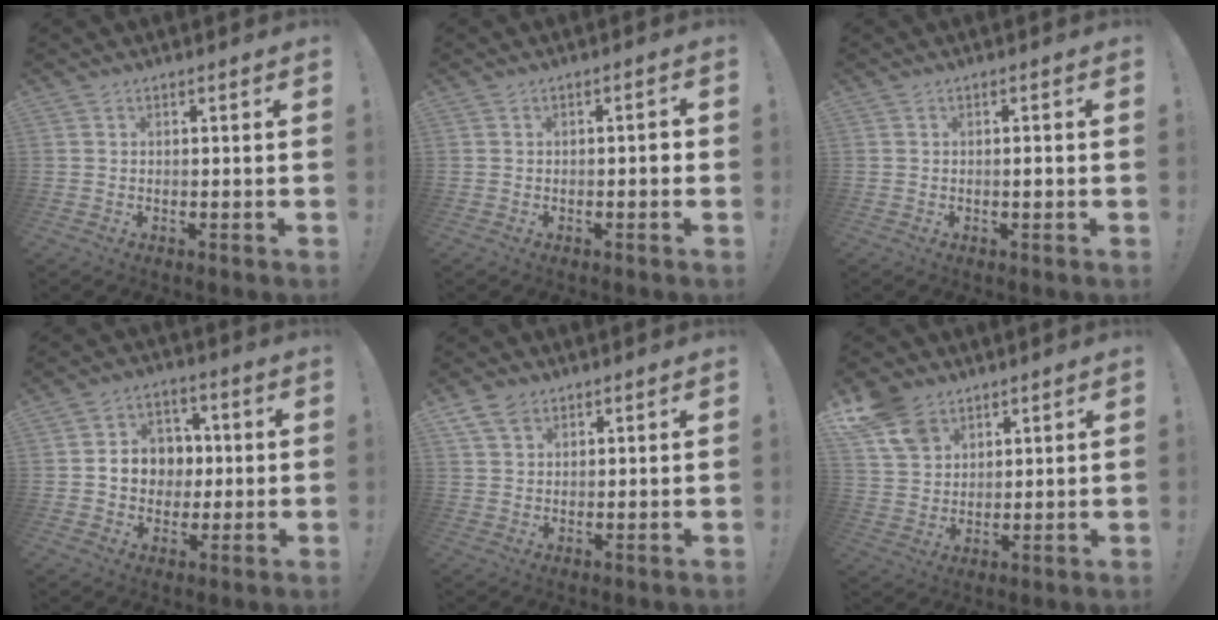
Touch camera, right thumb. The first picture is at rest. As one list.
[{"total": 1.9, "force": [-0.9, 0.6, 1.5], "torque": [-0.027, 0.007, -0.016]}, {"total": 1.1, "force": [-0.5, 0.0, 1.0], "torque": [-0.009, -0.002, -0.010]}, {"total": 10.3, "force": [0.3, 9.4, 4.3], "torque": [-0.055, 0.009, 0.015]}, {"total": 5.8, "force": [3.6, 3.8, 2.5], "torque": [-0.048, -0.010, 0.071]}, {"total": 11.5, "force": [7.2, 7.7, 4.5], "torque": [-0.085, -0.032, 0.145]}]